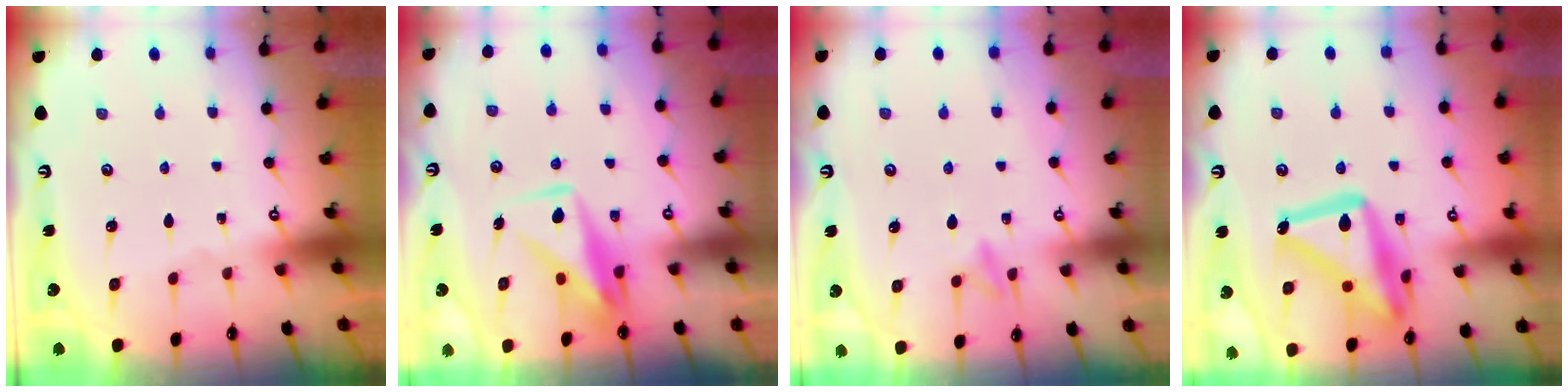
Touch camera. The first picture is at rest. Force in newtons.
{"total": 9.3, "press": 9.3, "slide": 0.6}
{"total": 8.3, "press": 8.1, "slide": 1.7}
{"total": 22.8, "press": 22.8, "slide": 1.8}